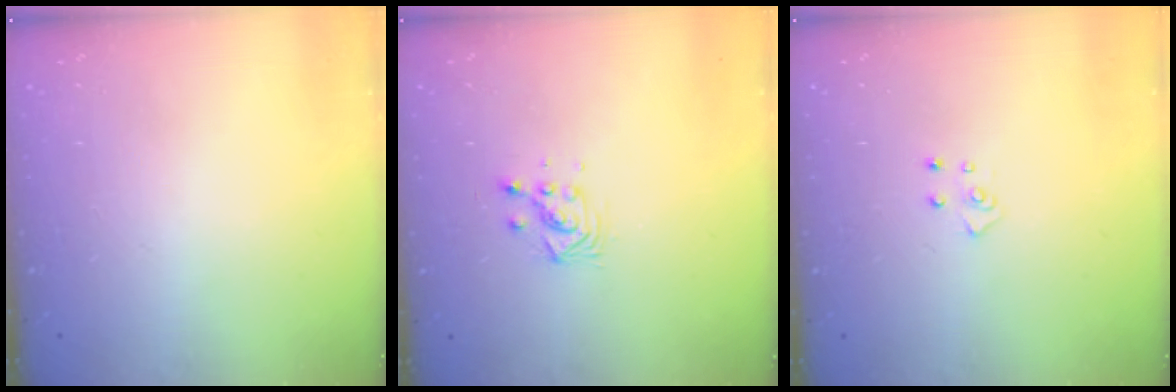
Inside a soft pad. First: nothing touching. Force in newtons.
{"total": 3.7, "press": 3.7, "slide": 0.3}
{"total": 3.9, "press": 3.8, "slide": 0.4}